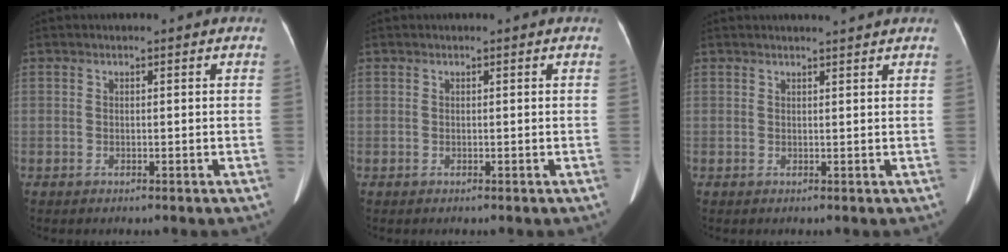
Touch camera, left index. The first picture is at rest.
{"total": 0.0}
{"total": 2.8, "force": [2.6, -0.4, 0.9], "torque": [-0.013, 0.007, 0.035]}